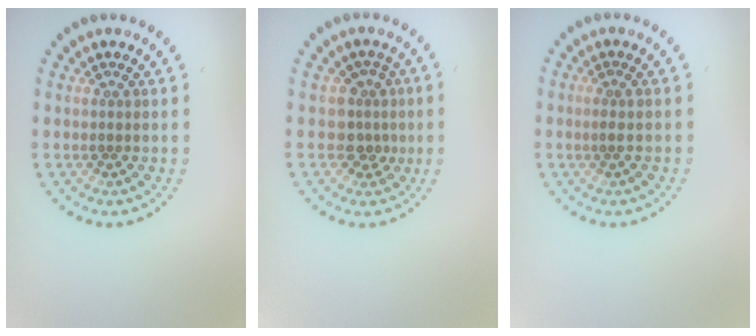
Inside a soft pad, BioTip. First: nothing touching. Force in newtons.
{"total": 2.4, "press": 1.8, "slide": 1.5}
{"total": 0.6, "press": 0.3, "slide": 0.5}